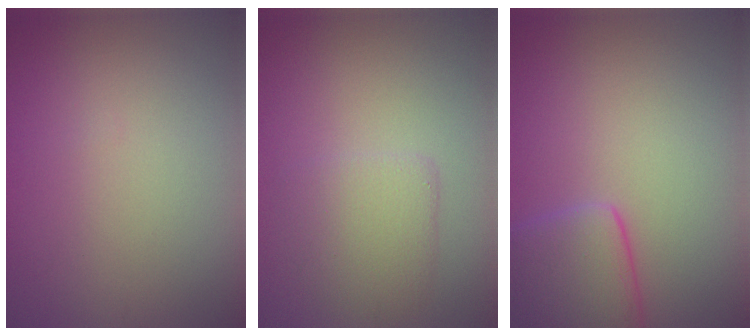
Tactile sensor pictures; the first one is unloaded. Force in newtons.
{"total": 2.9, "press": 2.9, "slide": 0.3}
{"total": 5.0, "press": 5.0, "slide": 0.3}